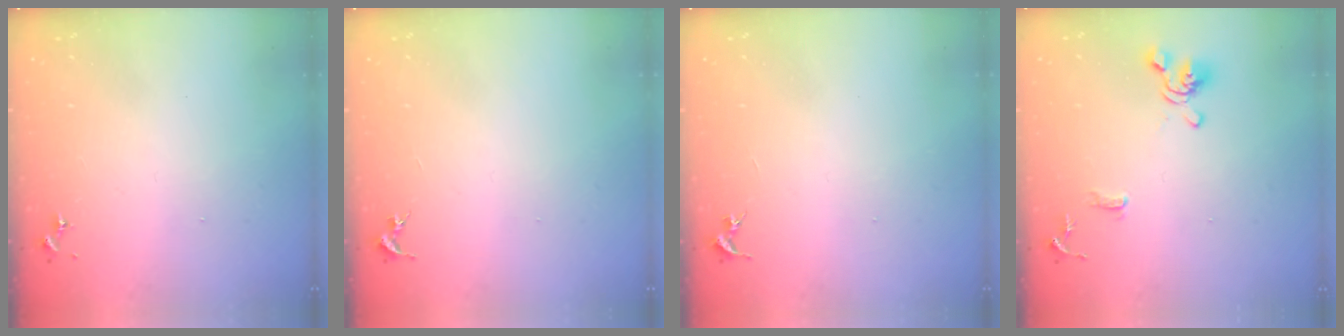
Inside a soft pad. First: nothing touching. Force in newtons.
{"total": 0.0}
{"total": 0.0}
{"total": 10.0, "press": 9.9, "slide": 1.7}